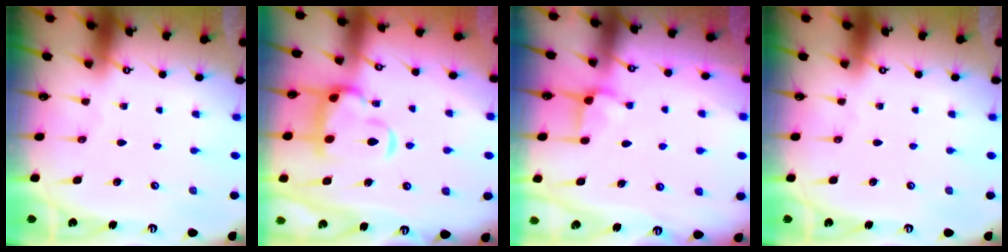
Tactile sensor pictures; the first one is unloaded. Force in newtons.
{"total": 7.0, "press": 6.8, "slide": 1.7}
{"total": 2.9, "press": 2.8, "slide": 0.6}
{"total": 0.0}